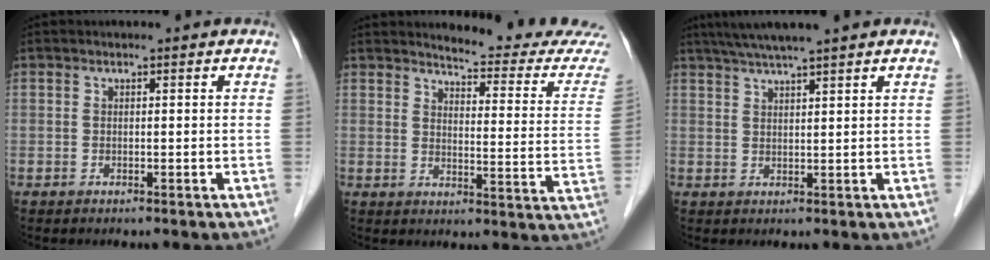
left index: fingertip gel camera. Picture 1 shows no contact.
{"total": 15.7, "force": [15.4, -0.1, 3.1], "torque": [-0.033, -0.109, 0.162]}
{"total": 7.2, "force": [6.0, -0.7, 4.0], "torque": [-0.069, 0.029, 0.095]}